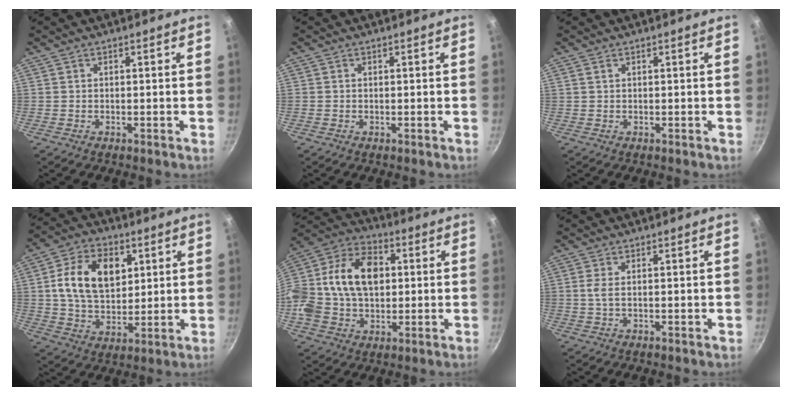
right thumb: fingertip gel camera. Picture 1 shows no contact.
{"total": 0.0}
{"total": 0.5, "force": [0.3, 0.3, 0.3], "torque": [-0.005, 0.001, 0.005]}
{"total": 15.0, "force": [3.9, 10.2, 10.4], "torque": [-0.156, -0.004, 0.062]}
{"total": 20.7, "force": [2.0, 14.7, 14.4], "torque": [-0.248, 0.036, 0.021]}
{"total": 1.9, "force": [0.2, 0.6, 1.8], "torque": [-0.041, 0.000, 0.004]}